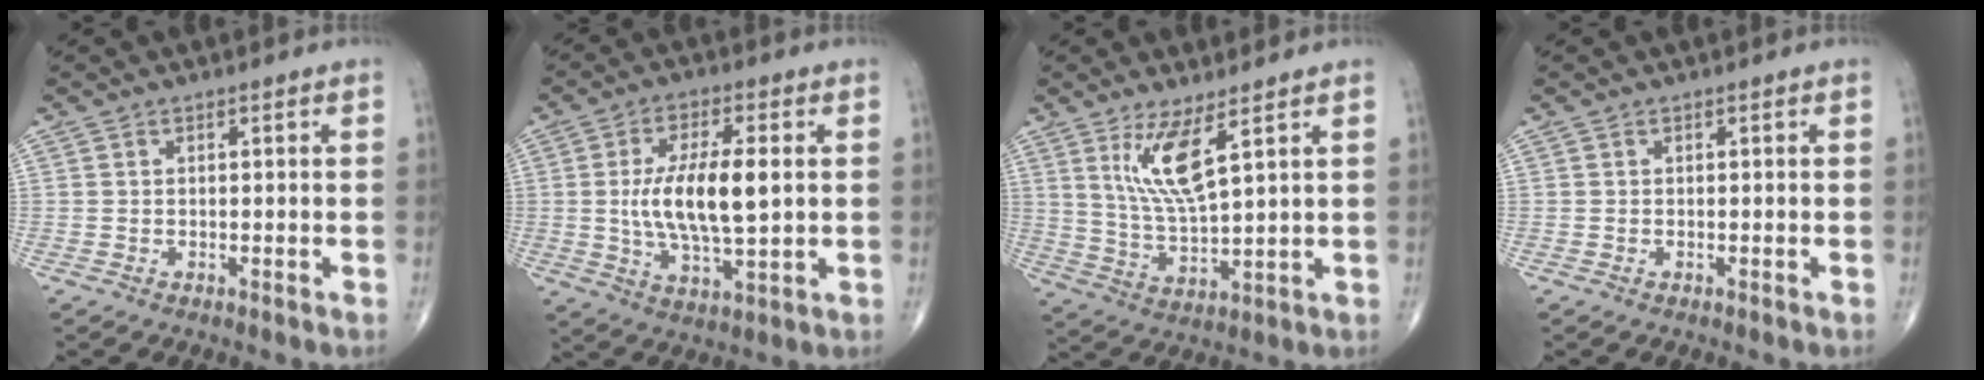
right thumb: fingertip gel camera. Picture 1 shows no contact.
{"total": 13.4, "force": [1.0, 5.0, 12.4], "torque": [-0.228, -0.008, 0.019]}
{"total": 9.2, "force": [4.5, 1.8, 7.8], "torque": [-0.157, -0.041, 0.100]}
{"total": 0.0}